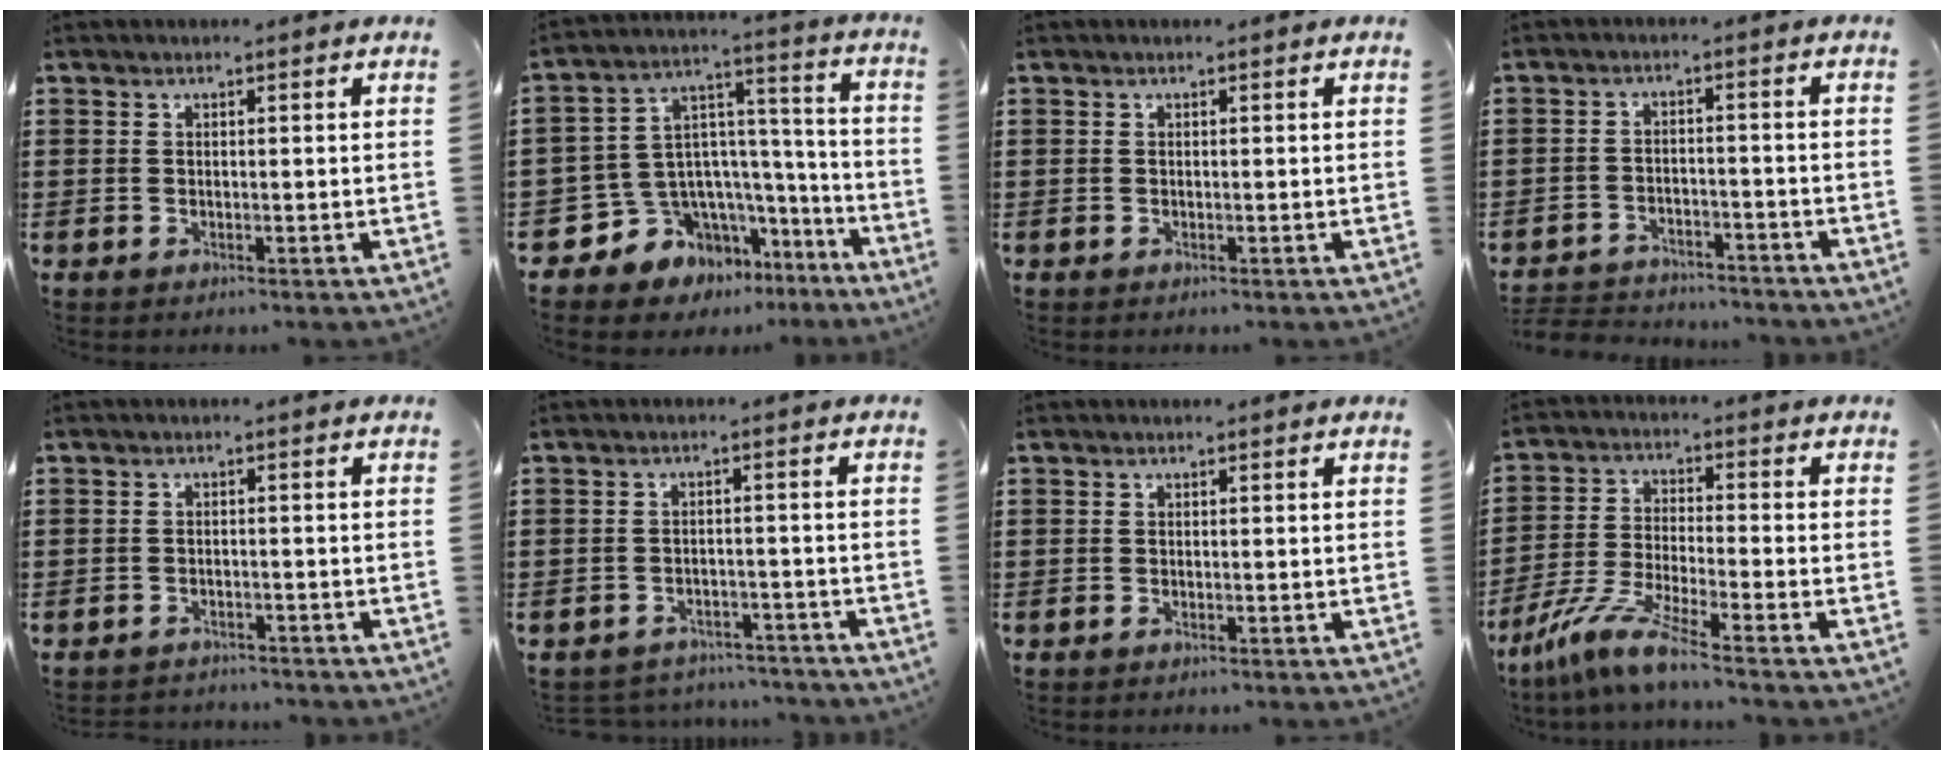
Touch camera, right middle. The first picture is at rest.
{"total": 8.3, "force": [-5.7, 6.0, 0.4], "torque": [-0.036, -0.009, -0.102]}
{"total": 0.0}
{"total": 3.2, "force": [-3.1, 0.6, 0.0], "torque": [-0.007, 0.002, -0.068]}
{"total": 1.7, "force": [-1.6, 0.3, -0.2], "torque": [-0.001, 0.002, -0.038]}
{"total": 2.9, "force": [-2.8, 0.5, -0.1], "torque": [-0.006, 0.000, -0.061]}
{"total": 0.0}
{"total": 7.4, "force": [-6.1, -0.1, 4.3], "torque": [-0.103, -0.017, -0.124]}